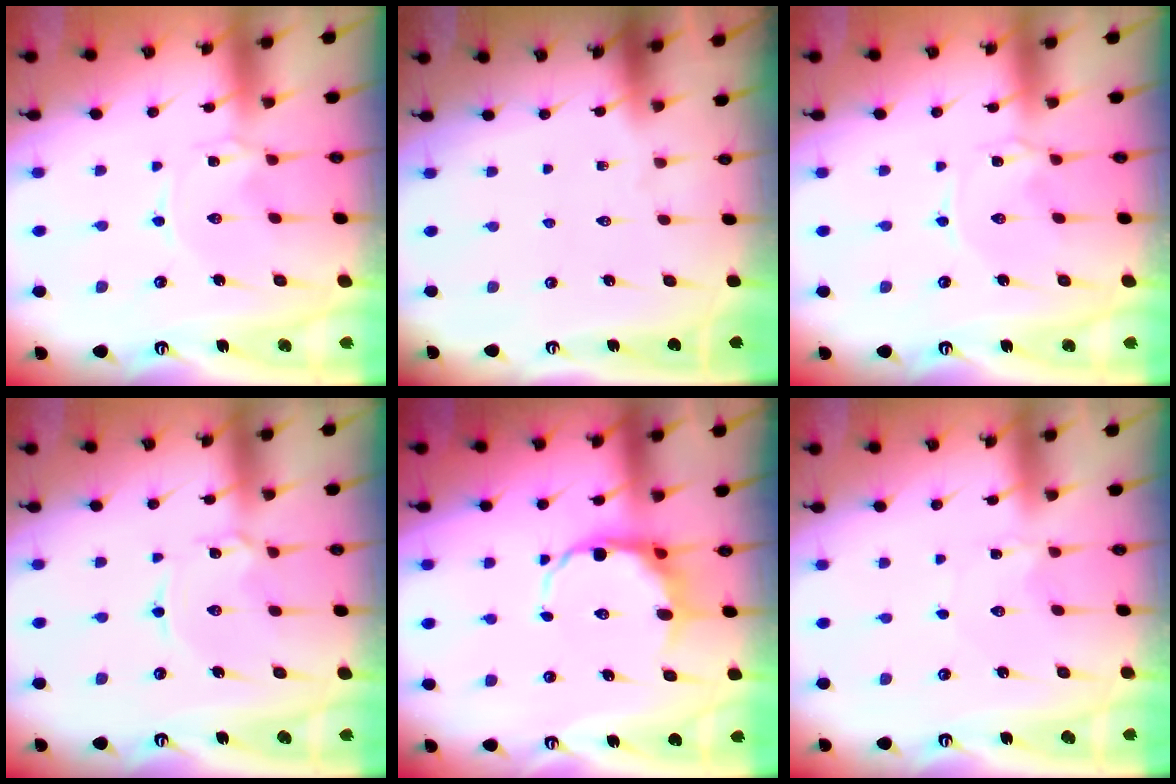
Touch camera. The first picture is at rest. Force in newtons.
{"total": 0.0}
{"total": 0.6, "press": 0.5, "slide": 0.2}
{"total": 2.2, "press": 2.2, "slide": 0.3}
{"total": 10.3, "press": 9.6, "slide": 3.5}
{"total": 0.9, "press": 0.9, "slide": 0.1}